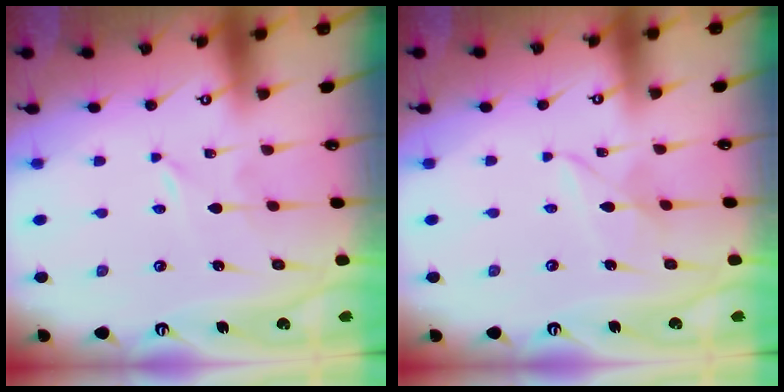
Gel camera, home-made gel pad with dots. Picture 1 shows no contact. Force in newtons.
{"total": 4.2, "press": 4.2, "slide": 0.4}